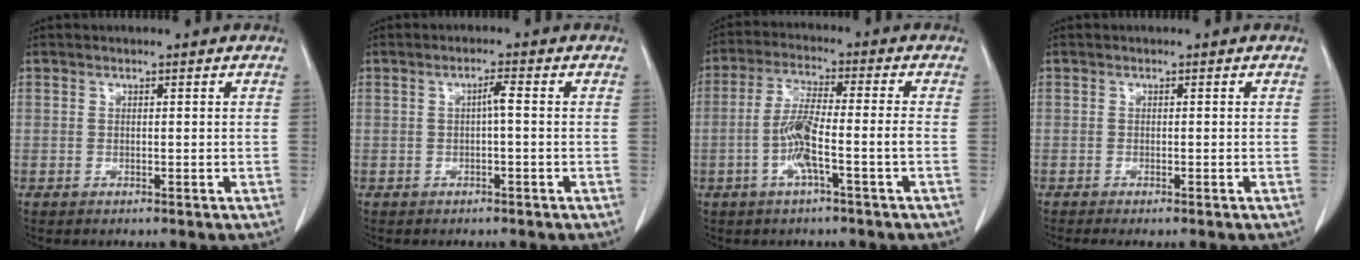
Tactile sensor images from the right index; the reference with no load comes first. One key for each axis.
{"total": 1.8, "fx": 0.0, "fy": 0.1, "fz": 1.8, "tx": -0.029, "ty": 0.004, "tz": 0.000}
{"total": 7.4, "fx": -2.3, "fy": 0.0, "fz": 7.1, "tx": -0.144, "ty": 0.008, "tz": -0.047}
{"total": 1.5, "fx": -1.2, "fy": 0.1, "fz": 0.9, "tx": -0.015, "ty": -0.005, "tz": -0.018}